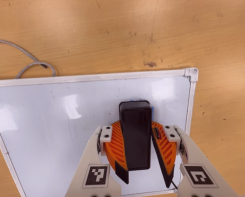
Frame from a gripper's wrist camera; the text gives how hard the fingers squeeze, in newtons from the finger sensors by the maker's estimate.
{"total": 15.2, "left": 16.8, "right": 13.6}